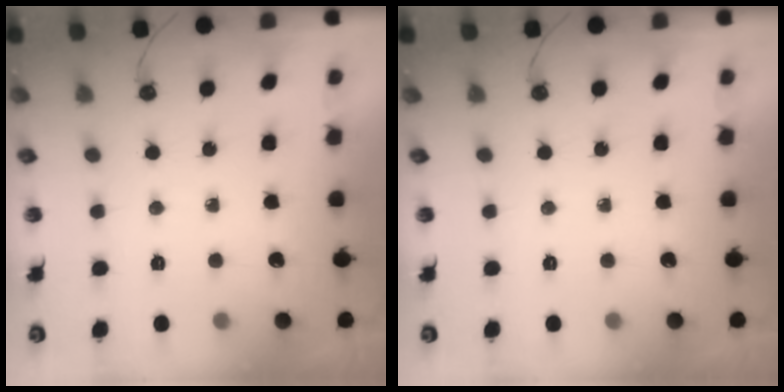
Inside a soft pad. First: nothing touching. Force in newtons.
{"total": 0.0}